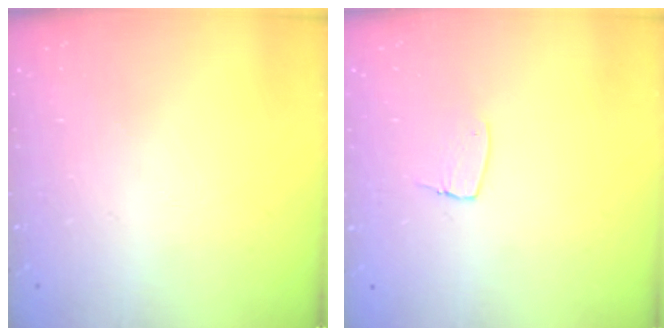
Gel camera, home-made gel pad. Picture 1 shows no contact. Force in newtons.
{"total": 5.6, "press": 5.5, "slide": 0.4}